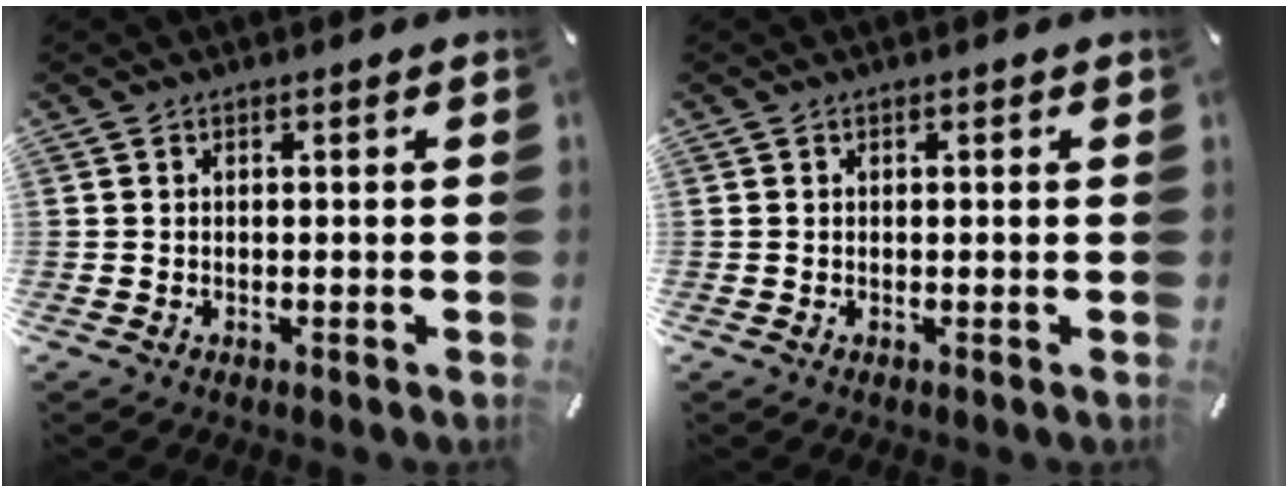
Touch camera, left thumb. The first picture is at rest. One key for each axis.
{"total": 0.0}